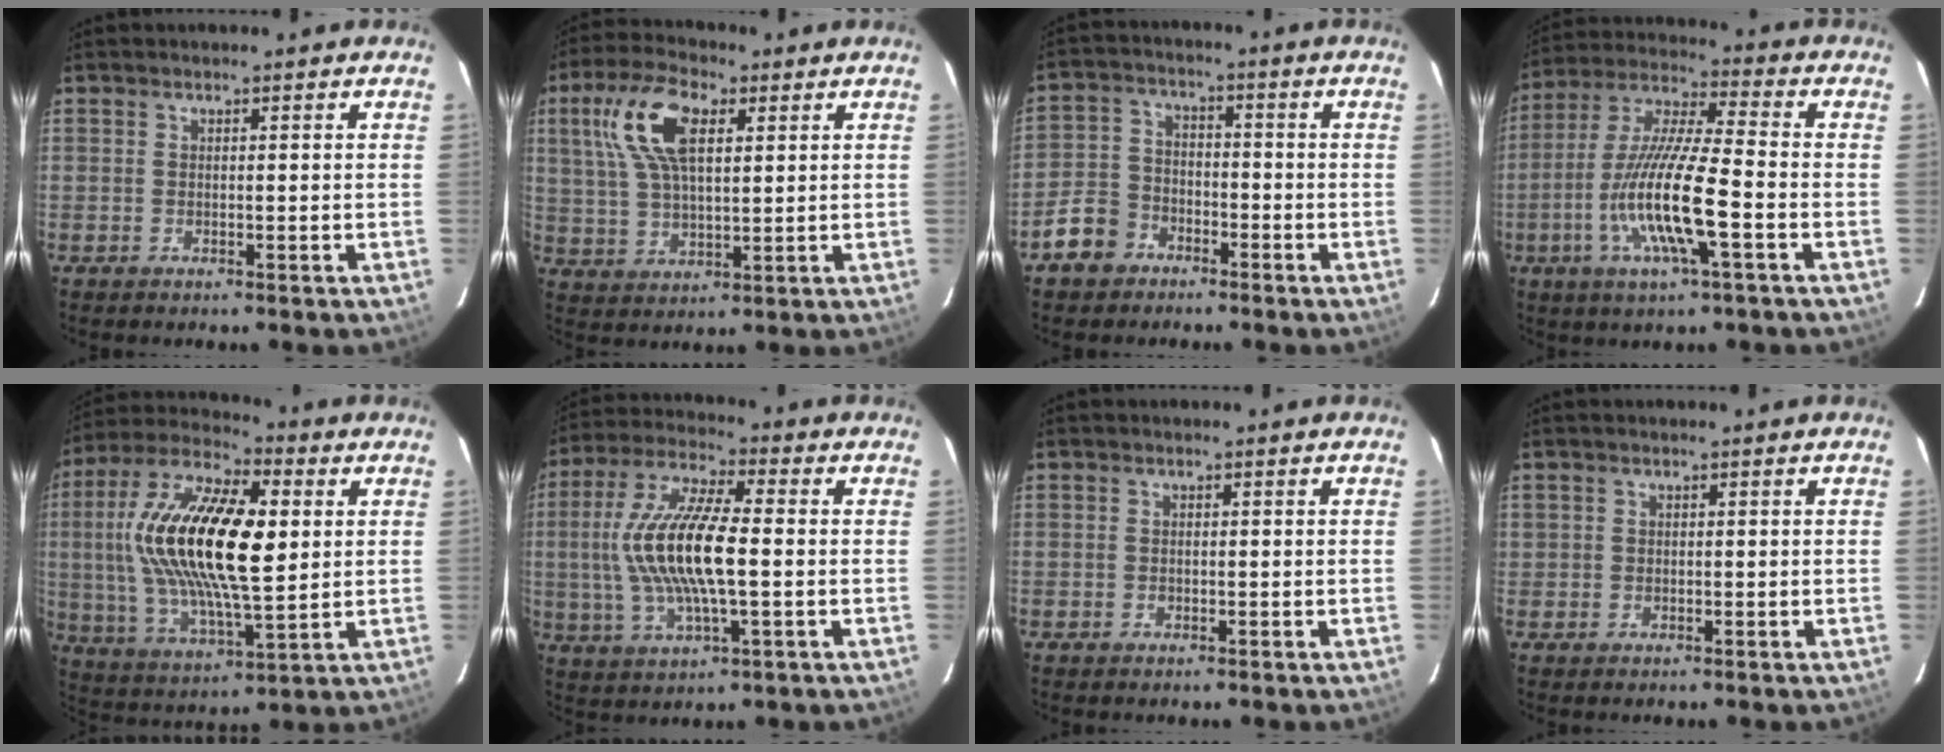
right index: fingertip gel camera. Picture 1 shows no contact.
{"total": 12.2, "force": [4.4, 5.7, 9.9], "torque": [-0.200, 0.022, 0.085]}
{"total": 7.5, "force": [-4.8, 5.3, 2.2], "torque": [-0.063, 0.022, -0.085]}
{"total": 15.3, "force": [-4.9, 1.7, 14.4], "torque": [-0.292, -0.008, -0.098]}
{"total": 22.8, "force": [3.7, 8.8, 20.7], "torque": [-0.406, 0.013, 0.064]}
{"total": 15.3, "force": [-0.4, 4.4, 14.7], "torque": [-0.298, 0.006, -0.008]}
{"total": 0.6, "force": [-0.3, 0.5, 0.2], "torque": [-0.002, 0.000, -0.005]}
{"total": 0.8, "force": [-0.1, 0.8, 0.0], "torque": [0.002, 0.001, -0.001]}